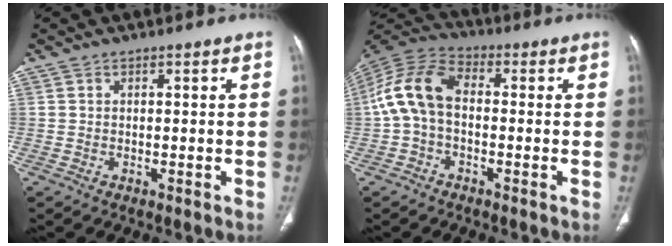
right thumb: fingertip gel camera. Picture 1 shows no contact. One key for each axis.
{"total": 10.9, "fx": -0.3, "fy": 6.8, "fz": 8.4, "tx": -0.170, "ty": 0.032, "tz": -0.017}